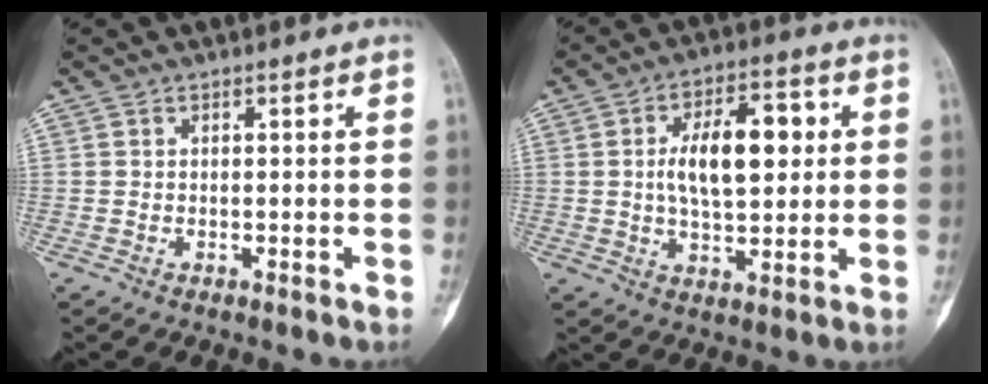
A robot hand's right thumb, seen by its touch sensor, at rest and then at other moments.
{"total": 13.1, "force": [1.9, 6.5, 11.2], "torque": [-0.164, 0.006, 0.030]}